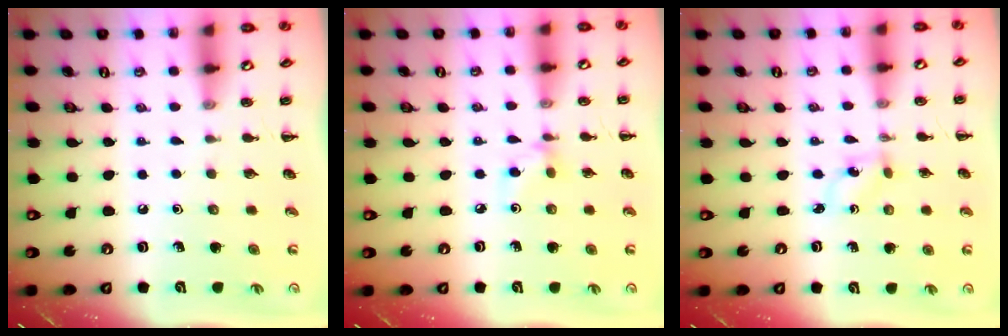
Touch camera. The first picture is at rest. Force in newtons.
{"total": 3.6, "press": 3.4, "slide": 1.3}
{"total": 1.2, "press": 1.1, "slide": 0.6}